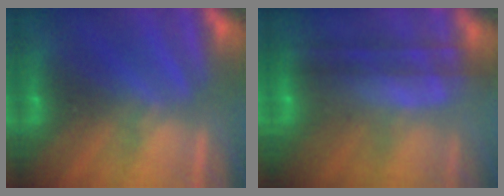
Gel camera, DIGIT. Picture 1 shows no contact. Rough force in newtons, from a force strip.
{"total": 7.3}